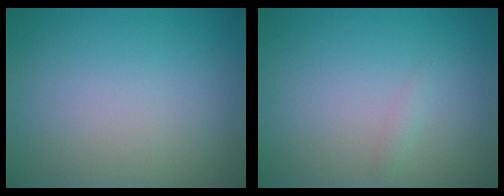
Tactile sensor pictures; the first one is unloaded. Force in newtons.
{"total": 0.7, "press": 0.7, "slide": 0.0}